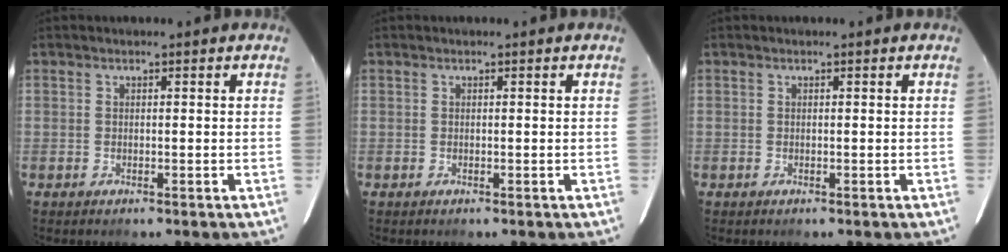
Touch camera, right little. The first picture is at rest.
{"total": 0.0}
{"total": 0.0}